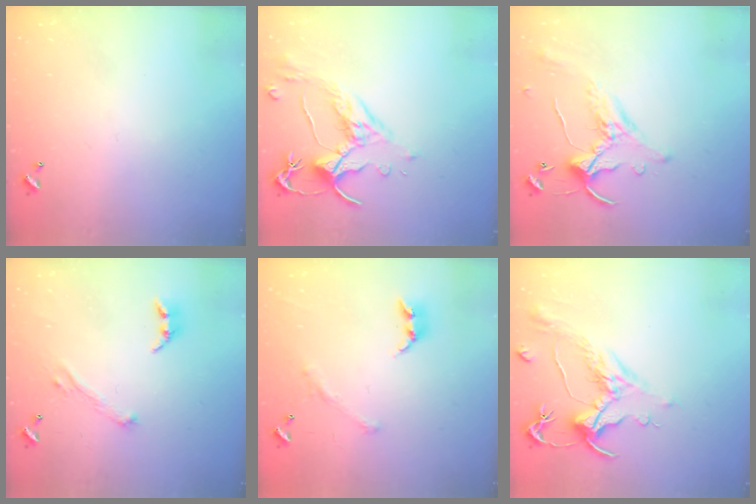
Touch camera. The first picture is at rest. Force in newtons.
{"total": 2.6, "press": 2.2, "slide": 1.3}
{"total": 1.1, "press": 0.3, "slide": 1.0}
{"total": 2.9, "press": 2.8, "slide": 0.8}
{"total": 2.3, "press": 2.0, "slide": 1.0}
{"total": 1.6, "press": 0.7, "slide": 1.4}